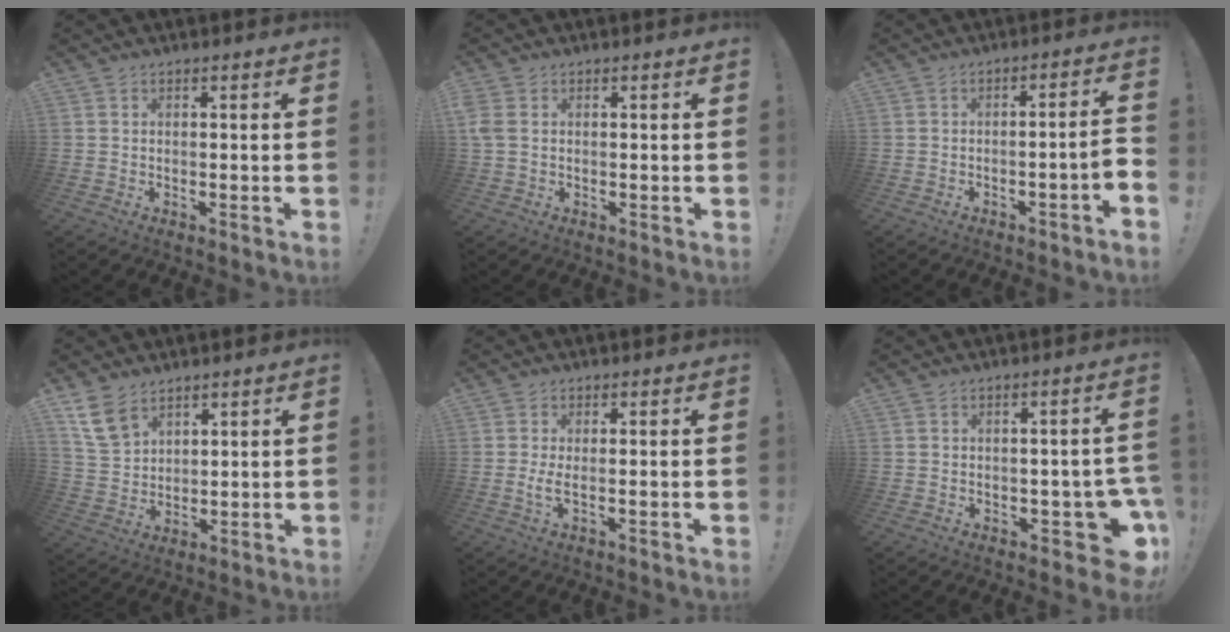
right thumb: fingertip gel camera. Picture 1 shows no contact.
{"total": 3.4, "force": [0.8, 2.3, 2.4], "torque": [-0.059, 0.006, 0.018]}
{"total": 4.7, "force": [-2.2, -0.1, 4.1], "torque": [-0.071, 0.003, -0.035]}
{"total": 9.4, "force": [6.6, 5.4, 4.1], "torque": [-0.078, -0.028, 0.133]}
{"total": 2.9, "force": [-0.1, 0.3, 2.9], "torque": [-0.057, -0.008, -0.002]}
{"total": 8.7, "force": [-2.7, 4.7, 6.9], "torque": [-0.073, 0.016, -0.032]}